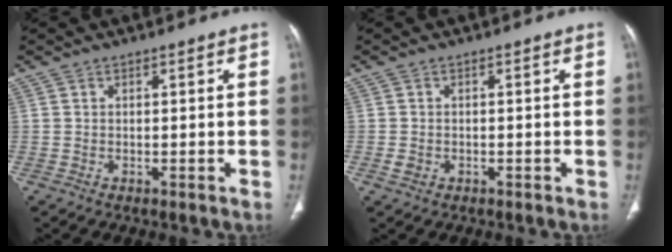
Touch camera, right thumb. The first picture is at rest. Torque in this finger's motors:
{"motor_torque": [-0.13, -0.10, -0.25, -0.03, -0.02]}